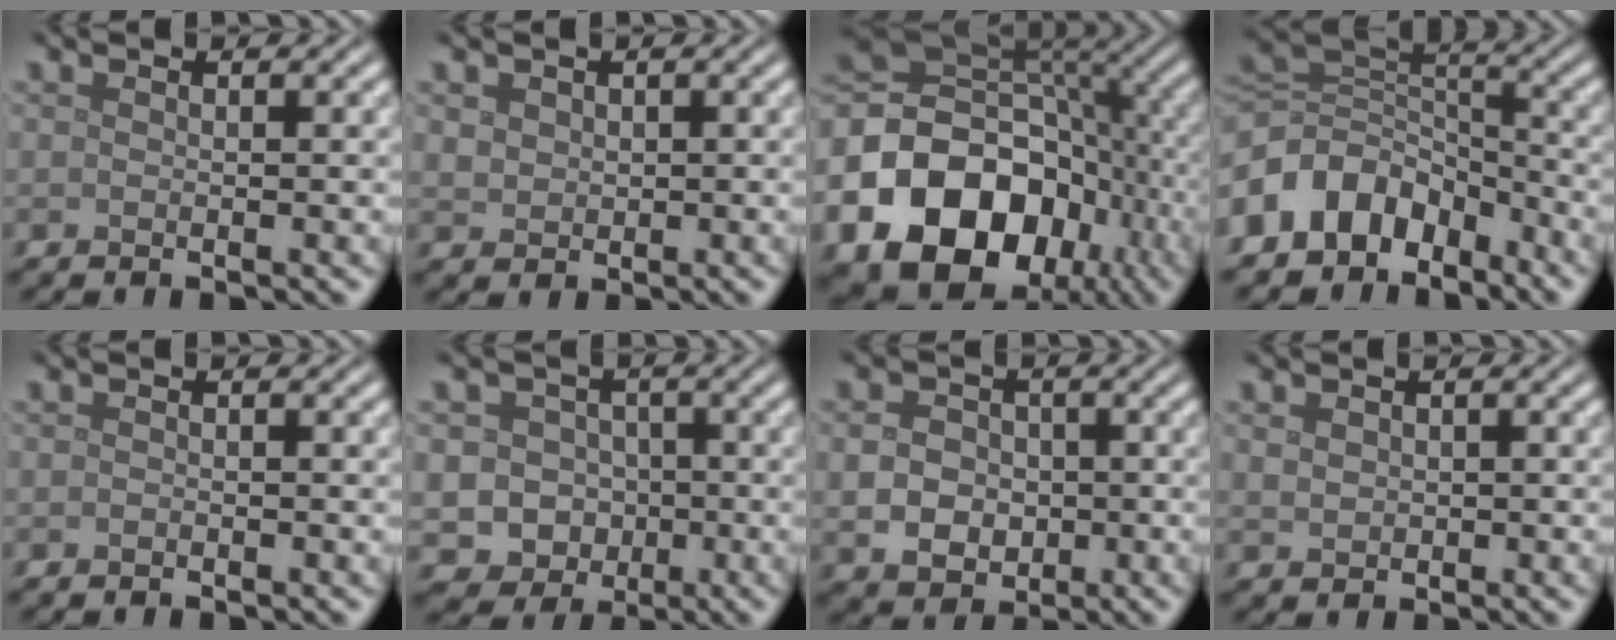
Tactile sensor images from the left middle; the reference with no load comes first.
{"total": 1.4, "force": [0.5, 1.2, 0.4], "torque": [-0.010, -0.005, 0.013]}
{"total": 19.0, "force": [-7.3, 14.5, 9.8], "torque": [-0.198, -0.015, -0.125]}
{"total": 7.5, "force": [-4.5, 5.2, 2.9], "torque": [-0.040, 0.006, -0.102]}
{"total": 0.0}
{"total": 5.2, "force": [-1.3, 4.8, 1.5], "torque": [-0.004, 0.009, -0.047]}
{"total": 4.6, "force": [-0.6, 3.9, 2.4], "torque": [-0.044, -0.007, -0.015]}
{"total": 1.2, "force": [0.2, 1.1, 0.5], "torque": [-0.009, -0.003, 0.005]}